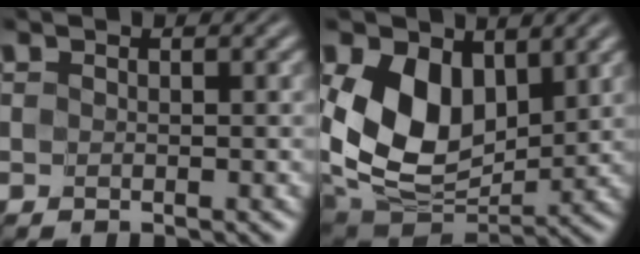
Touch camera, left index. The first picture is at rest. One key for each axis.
{"total": 9.6, "fx": 2.4, "fy": 6.4, "fz": 6.7, "tx": -0.142, "ty": -0.021, "tz": 0.042}